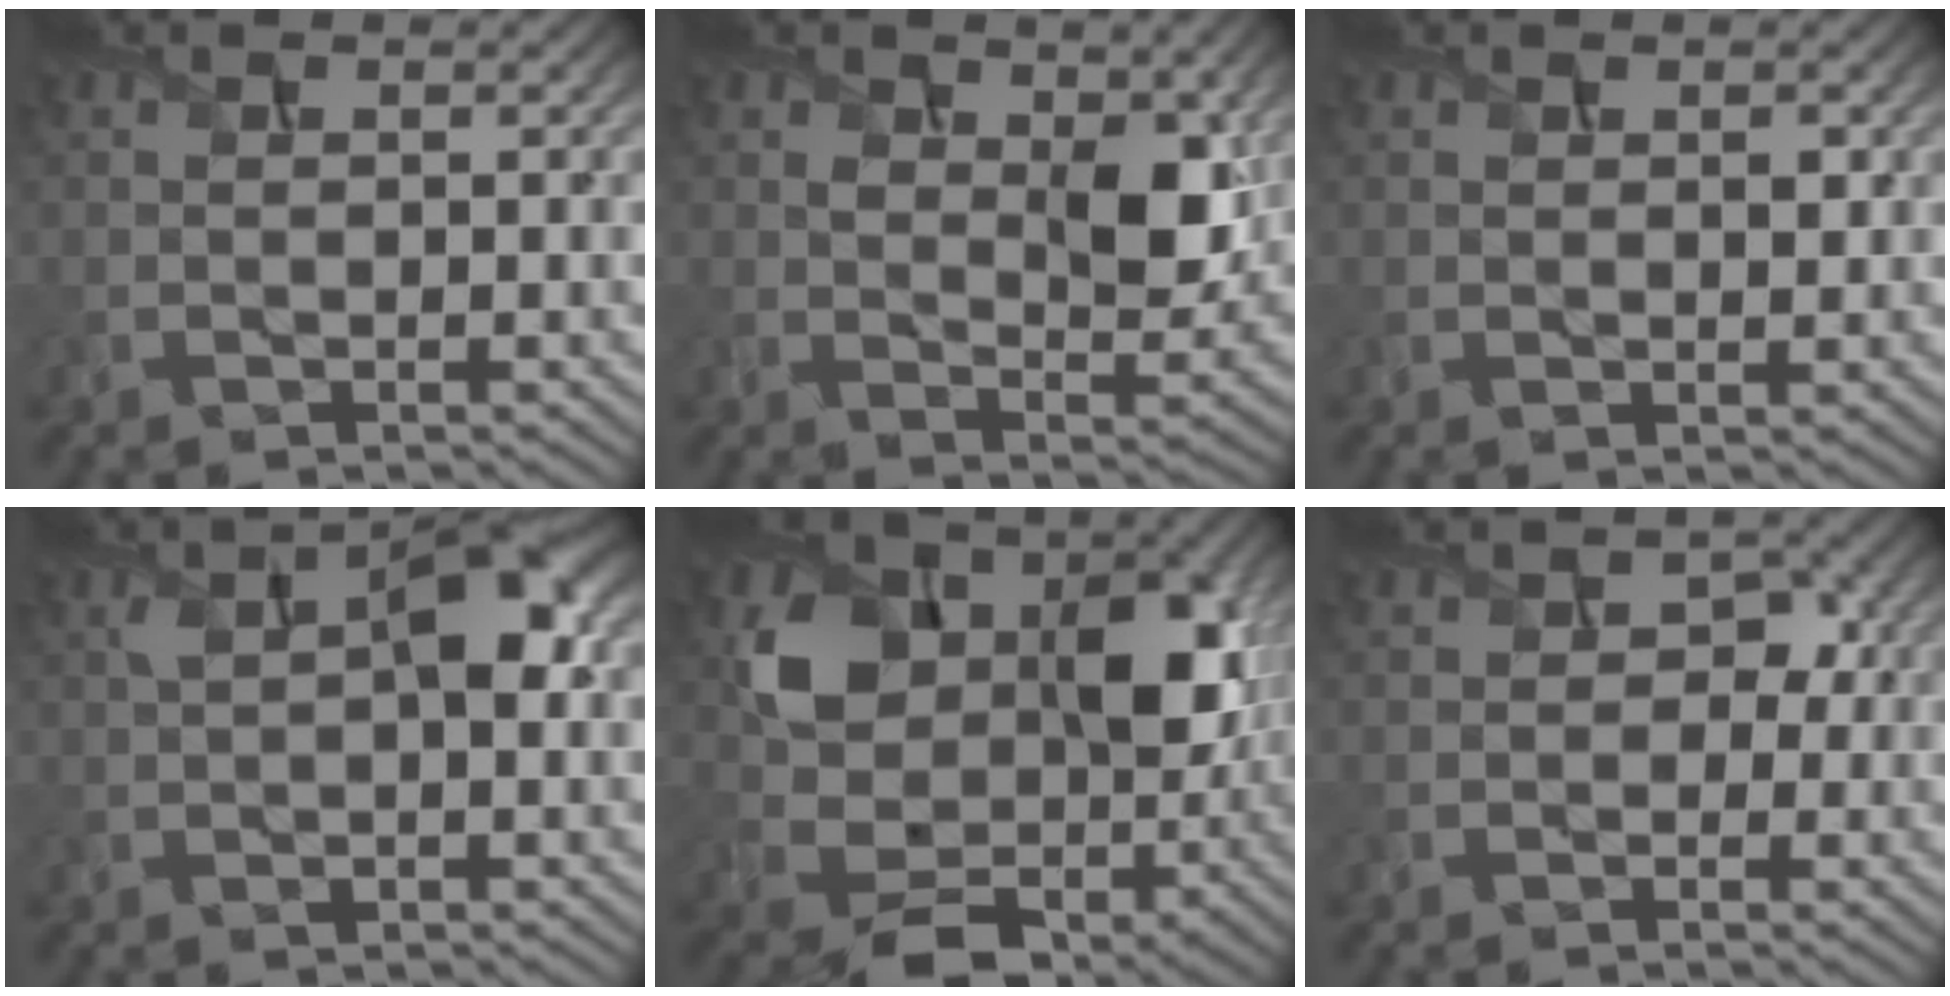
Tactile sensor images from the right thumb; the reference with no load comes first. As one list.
[{"total": 7.2, "force": [2.3, 4.2, 5.4], "torque": [-0.097, -0.016, 0.043]}, {"total": 1.3, "force": [0.6, 0.7, 0.8], "torque": [-0.016, -0.004, 0.014]}, {"total": 7.5, "force": [0.9, 3.7, 6.4], "torque": [-0.118, 0.006, 0.015]}, {"total": 13.3, "force": [1.1, 10.0, 8.8], "torque": [-0.147, -0.015, 0.025]}, {"total": 2.6, "force": [0.0, 2.3, 1.3], "torque": [-0.004, 0.008, -0.011]}]